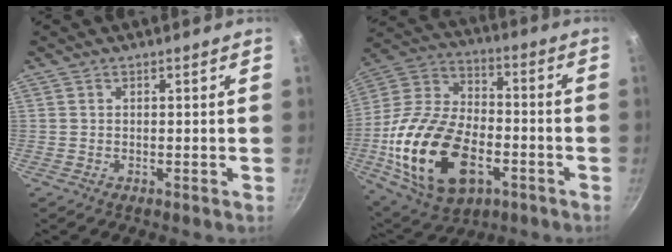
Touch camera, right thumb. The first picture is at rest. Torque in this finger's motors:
{"motor_torque": [0.32, 0.63, 2.27, -0.46, 0.68]}